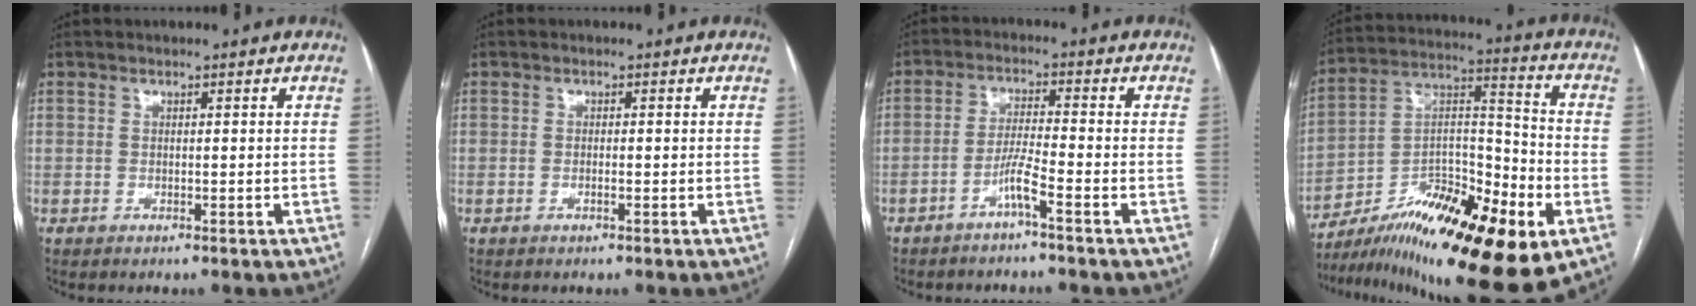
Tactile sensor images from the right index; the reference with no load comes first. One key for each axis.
{"total": 0.6, "fx": -0.3, "fy": 0.0, "fz": 0.6, "tx": -0.012, "ty": 0.001, "tz": -0.004}
{"total": 3.9, "fx": -2.5, "fy": -0.6, "fz": 3.0, "tx": -0.060, "ty": 0.004, "tz": -0.050}
{"total": 23.3, "fx": -13.4, "fy": 5.1, "fz": 18.3, "tx": -0.272, "ty": 0.009, "tz": -0.215}